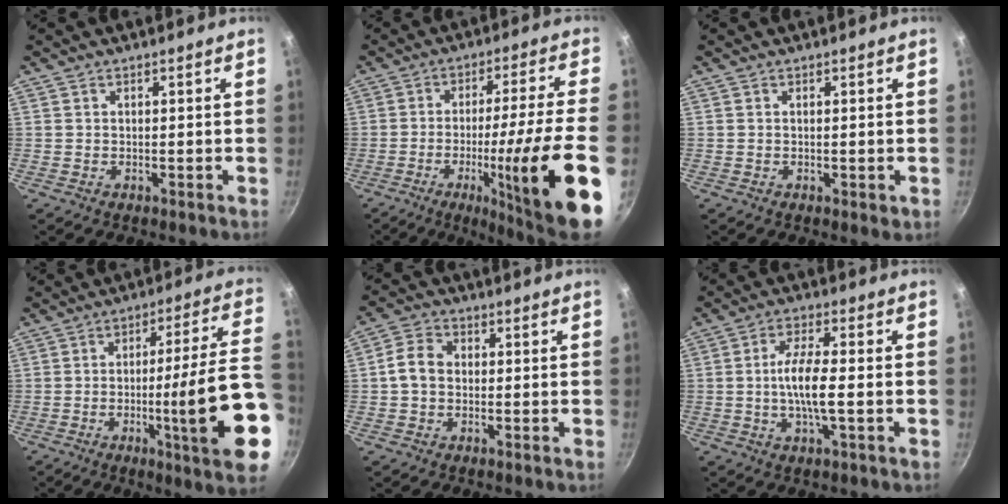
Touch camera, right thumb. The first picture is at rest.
{"total": 20.9, "force": [-6.6, 1.2, 19.8], "torque": [-0.281, 0.021, -0.094]}
{"total": 1.1, "force": [-0.2, 0.3, 1.0], "torque": [-0.015, -0.003, -0.003]}
{"total": 20.9, "force": [-6.0, 1.8, 20.0], "torque": [-0.259, 0.026, -0.087]}
{"total": 5.7, "force": [-0.1, 4.5, 3.5], "torque": [-0.057, 0.017, -0.015]}
{"total": 8.2, "force": [-1.0, 2.0, 7.9], "torque": [-0.156, 0.013, -0.026]}